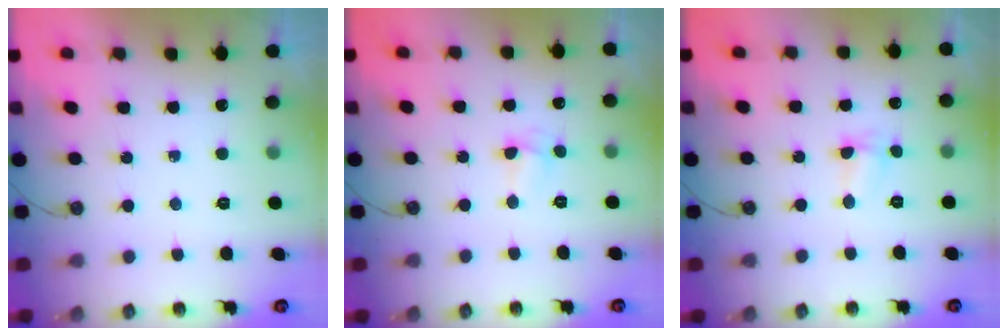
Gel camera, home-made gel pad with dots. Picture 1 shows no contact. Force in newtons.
{"total": 3.5, "press": 3.5, "slide": 0.6}
{"total": 3.1, "press": 3.0, "slide": 0.6}